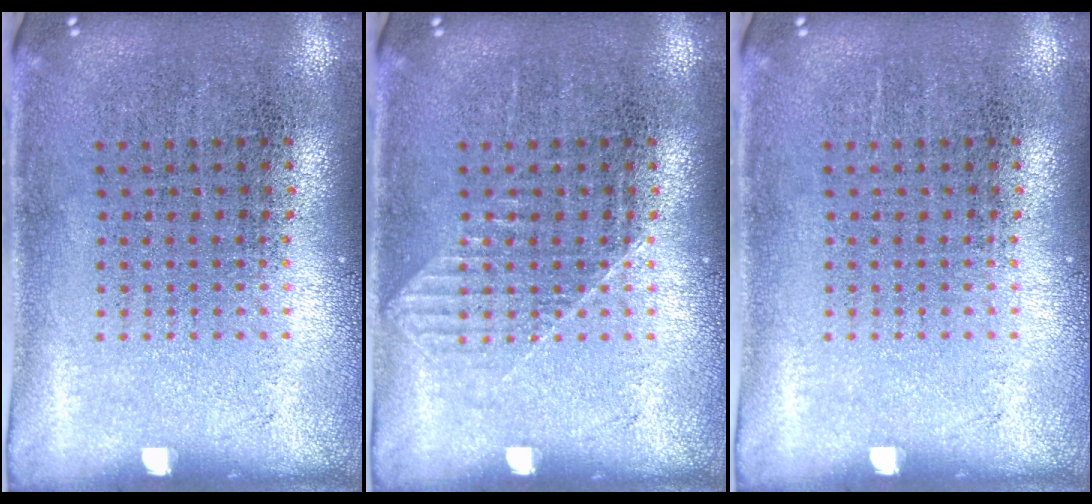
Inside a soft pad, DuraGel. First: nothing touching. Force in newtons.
{"total": 1.0, "press": 1.0, "slide": 0.2}
{"total": 0.0}